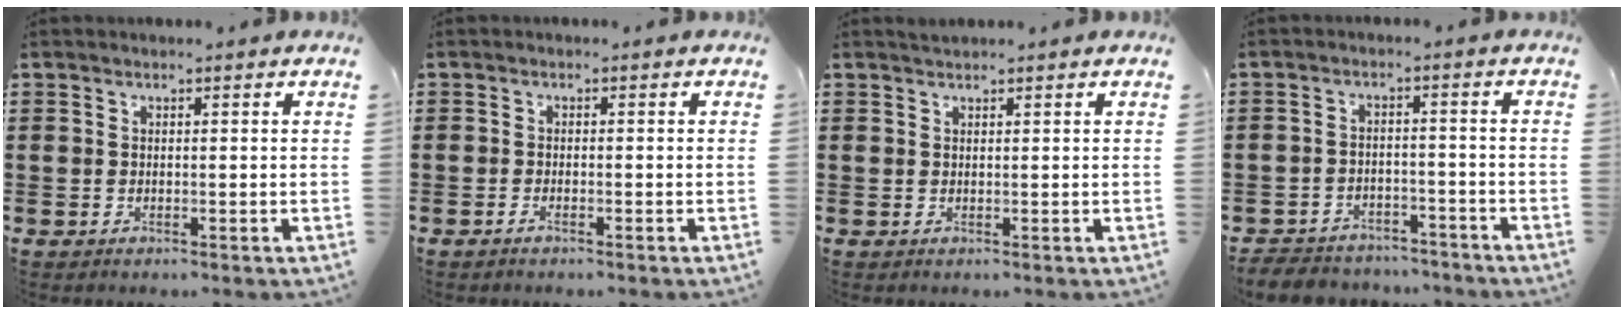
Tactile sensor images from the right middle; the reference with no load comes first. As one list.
[{"total": 0.8, "force": [-0.6, 0.1, 0.5], "torque": [-0.012, -0.003, -0.010]}, {"total": 0.8, "force": [0.8, 0.0, 0.0], "torque": [-0.001, -0.003, 0.016]}, {"total": 4.2, "force": [-4.1, 0.5, 0.2], "torque": [-0.011, 0.002, -0.089]}]